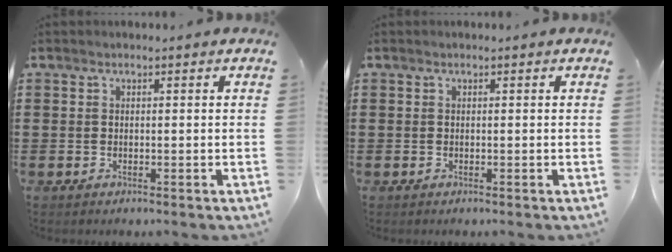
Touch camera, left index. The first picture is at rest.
{"total": 0.0}